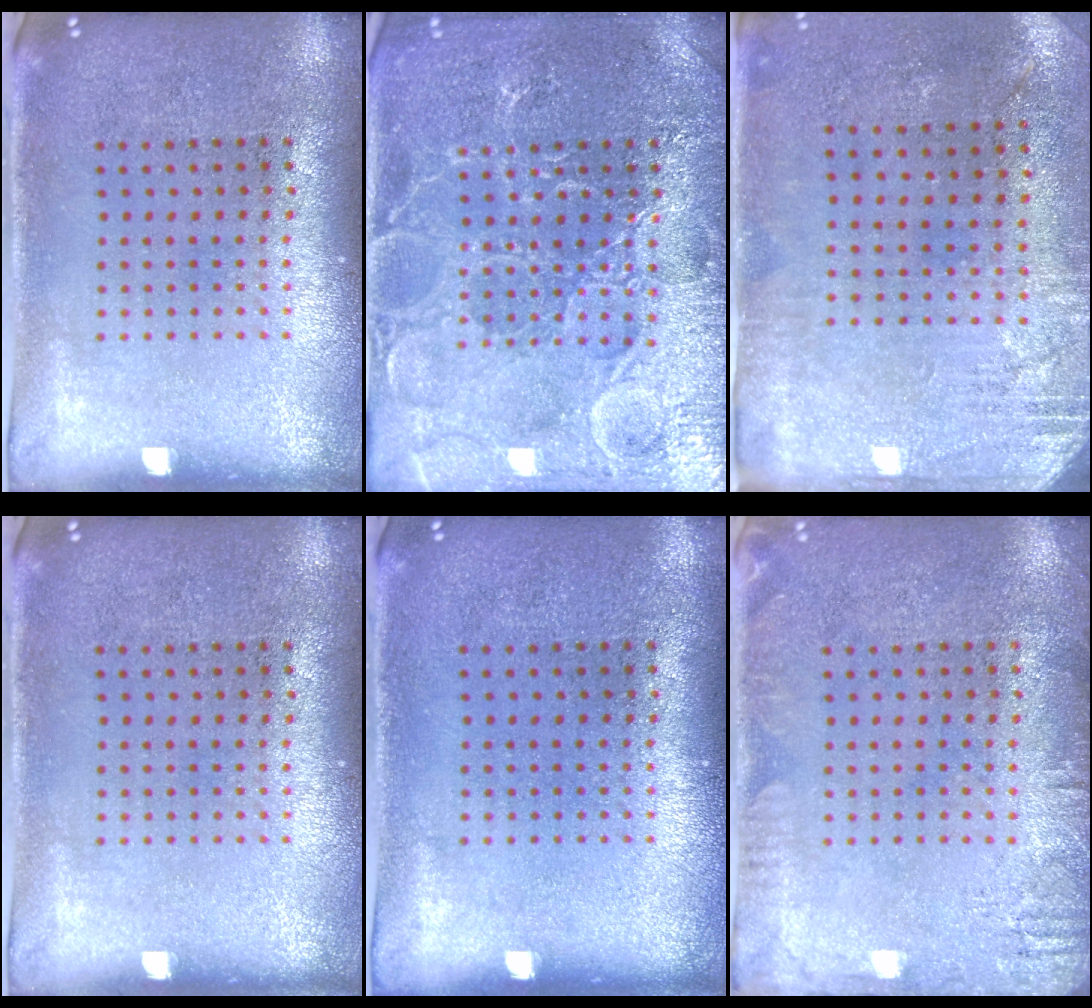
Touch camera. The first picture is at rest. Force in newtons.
{"total": 4.4, "press": 4.4, "slide": 0.5}
{"total": 2.7, "press": 2.3, "slide": 1.4}
{"total": 0.0}
{"total": 0.0}
{"total": 2.2, "press": 2.2, "slide": 0.3}